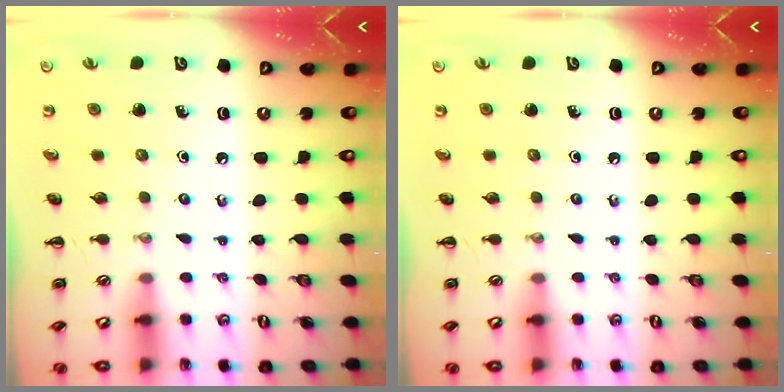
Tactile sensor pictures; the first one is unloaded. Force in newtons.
{"total": 0.0}